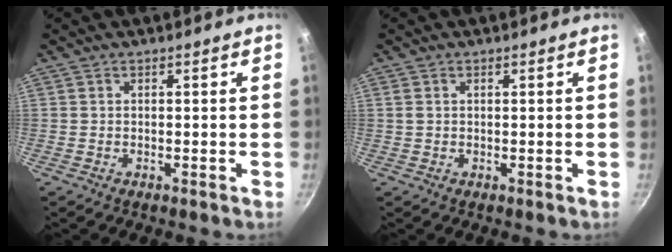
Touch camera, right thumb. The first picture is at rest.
{"total": 1.0, "force": [0.3, 0.7, 0.7], "torque": [-0.017, 0.008, 0.012]}